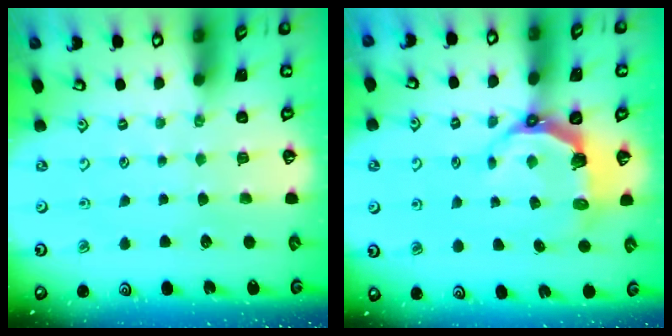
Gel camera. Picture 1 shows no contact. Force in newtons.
{"total": 6.5, "press": 4.9, "slide": 4.4}